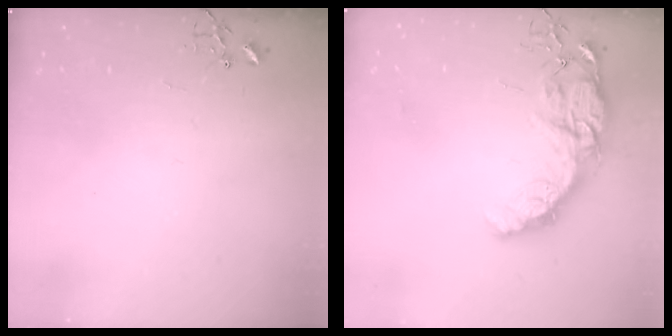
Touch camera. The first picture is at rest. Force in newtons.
{"total": 17.2, "press": 17.1, "slide": 1.2}